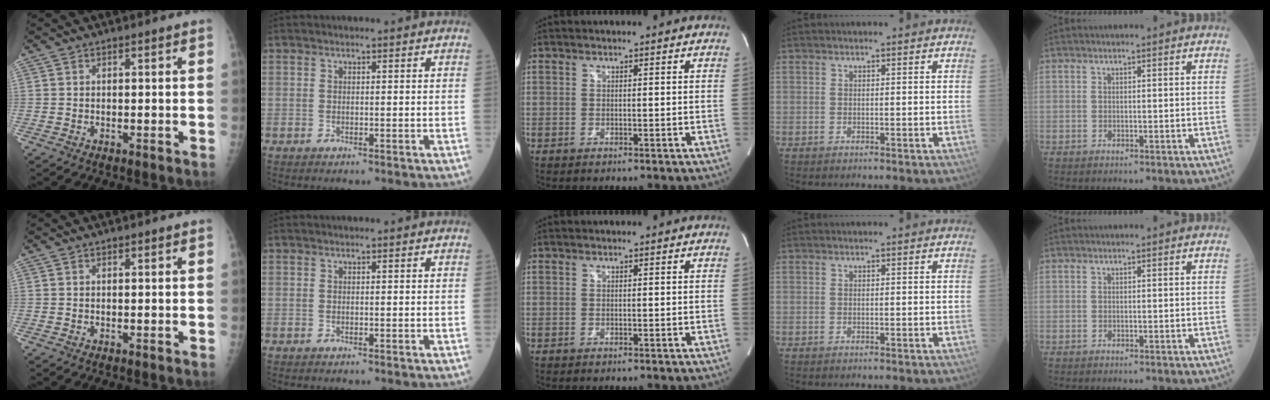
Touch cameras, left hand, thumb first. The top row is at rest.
{}